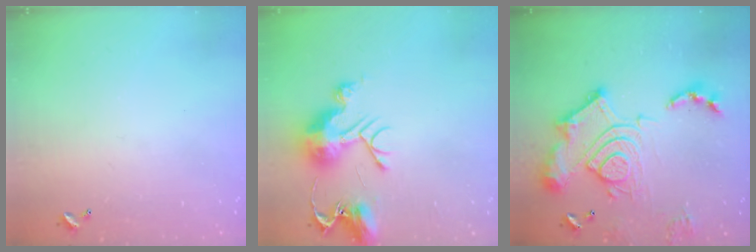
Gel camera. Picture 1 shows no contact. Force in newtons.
{"total": 12.0, "press": 12.0, "slide": 1.1}
{"total": 21.5, "press": 21.4, "slide": 2.5}